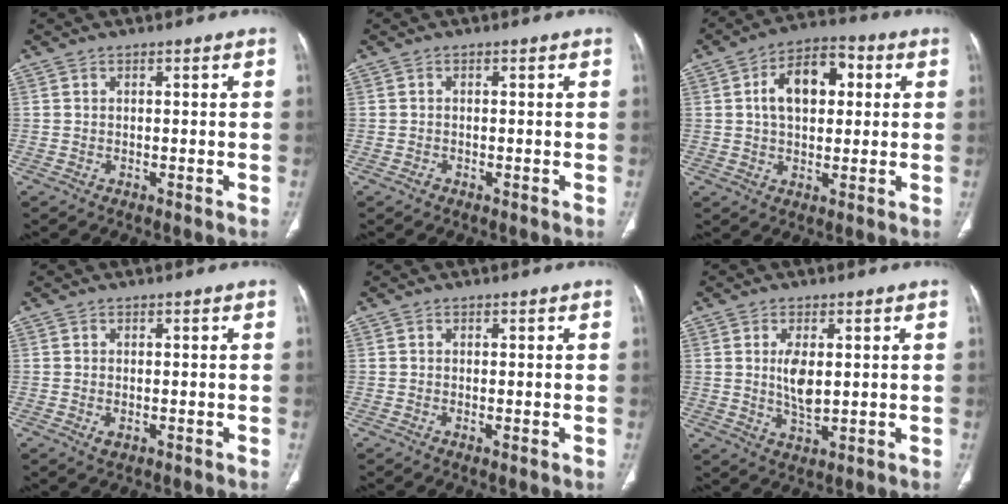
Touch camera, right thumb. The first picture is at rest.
{"total": 0.7, "force": [-0.4, 0.4, 0.2], "torque": [-0.004, 0.000, -0.011]}
{"total": 11.8, "force": [2.4, 7.2, 9.1], "torque": [-0.126, 0.018, 0.032]}
{"total": 1.6, "force": [-0.4, 0.9, 1.2], "torque": [-0.023, -0.002, -0.005]}
{"total": 0.9, "force": [-0.2, 0.3, 0.8], "torque": [-0.020, -0.004, -0.004]}
{"total": 5.8, "force": [1.0, 2.7, 5.1], "torque": [-0.093, -0.013, 0.023]}